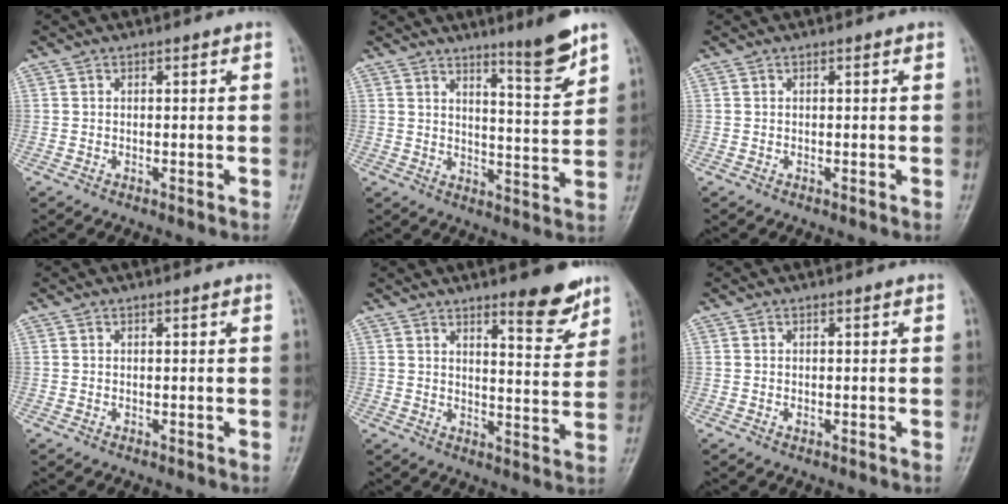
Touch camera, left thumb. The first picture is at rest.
{"total": 8.3, "force": [5.9, 0.5, 5.7], "torque": [-0.078, -0.056, 0.094]}
{"total": 0.0}
{"total": 0.7, "force": [0.3, 0.4, 0.4], "torque": [0.000, 0.000, 0.003]}
{"total": 8.9, "force": [6.3, 2.1, 6.0], "torque": [-0.060, -0.047, 0.090]}
{"total": 0.7, "force": [0.0, 0.5, 0.5], "torque": [-0.003, 0.000, 0.000]}